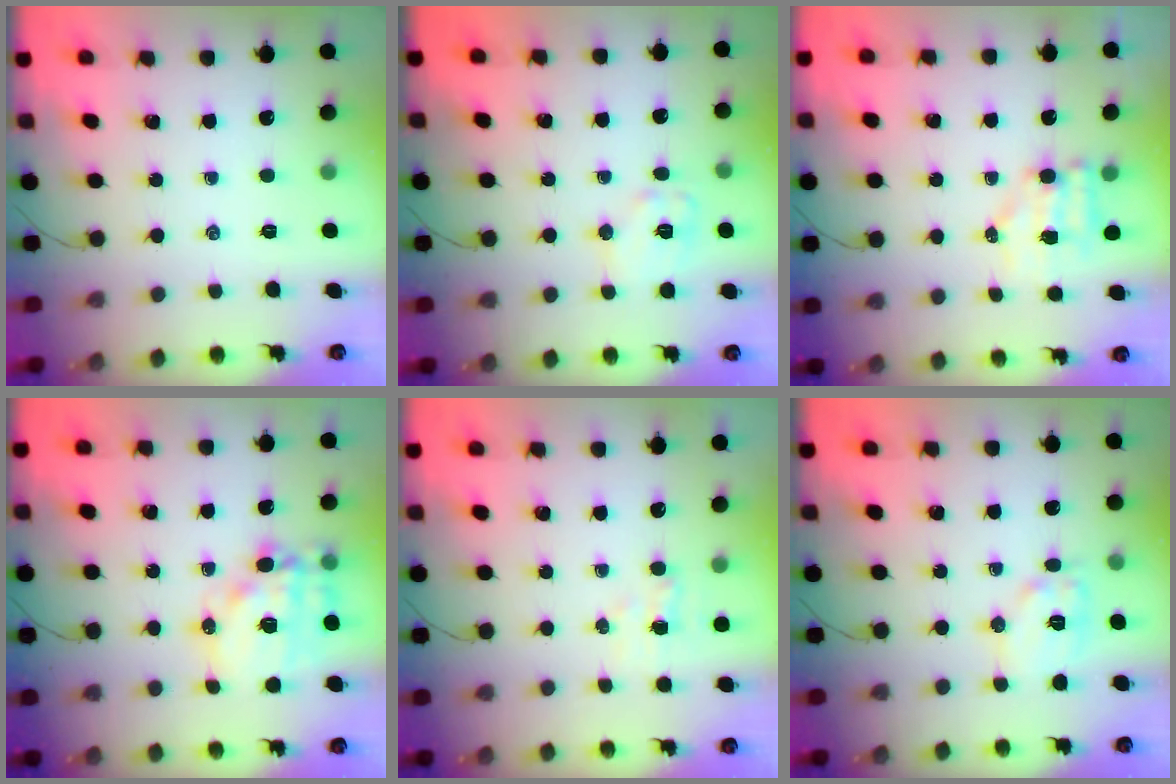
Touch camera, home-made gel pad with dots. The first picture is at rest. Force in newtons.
{"total": 9.0, "press": 8.9, "slide": 1.0}
{"total": 5.1, "press": 5.0, "slide": 0.8}
{"total": 15.7, "press": 15.3, "slide": 3.6}
{"total": 3.4, "press": 3.3, "slide": 0.9}
{"total": 9.8, "press": 9.8, "slide": 0.4}